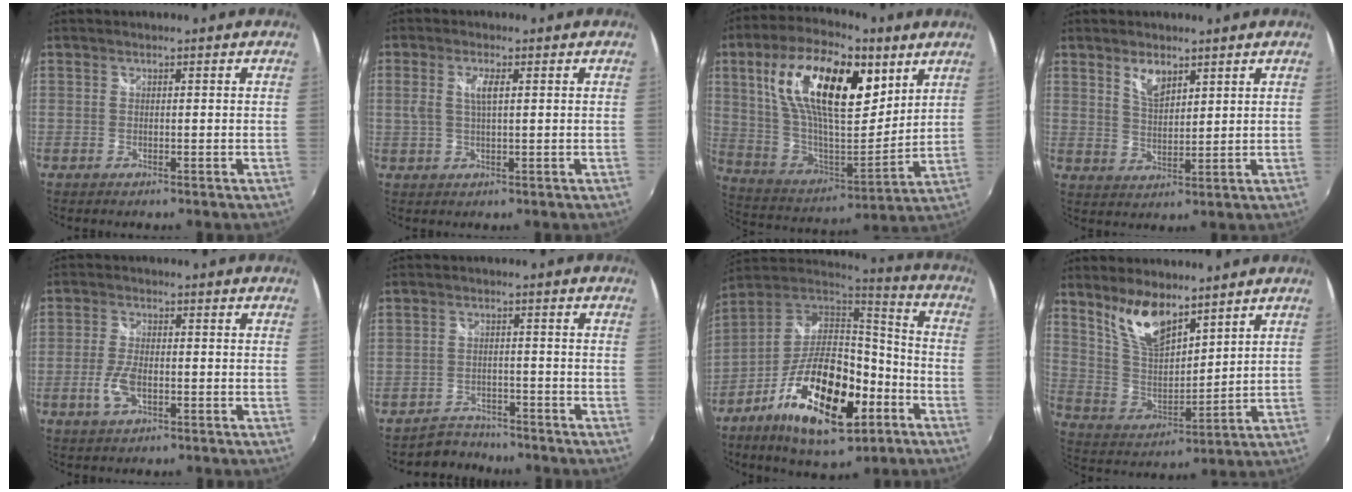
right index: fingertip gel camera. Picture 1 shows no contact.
{"total": 3.6, "force": [0.8, 1.0, 3.4], "torque": [-0.067, 0.000, 0.017]}
{"total": 25.8, "force": [10.5, 11.5, 20.5], "torque": [-0.386, 0.019, 0.189]}
{"total": 4.8, "force": [3.1, 2.2, 3.0], "torque": [-0.052, -0.001, 0.057]}
{"total": 5.1, "force": [-1.7, 2.5, 4.2], "torque": [-0.095, -0.005, -0.032]}
{"total": 4.2, "force": [-3.6, 2.0, -0.8], "torque": [0.002, 0.013, -0.063]}
{"total": 22.7, "force": [-9.6, 9.9, 18.1], "torque": [-0.326, -0.015, -0.156]}
{"total": 11.7, "force": [8.3, 4.4, 7.0], "torque": [-0.135, 0.000, 0.169]}